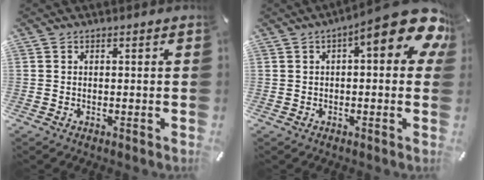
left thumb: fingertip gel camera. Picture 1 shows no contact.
{"total": 14.1, "force": [6.1, 4.1, 12.0], "torque": [-0.157, -0.047, 0.094]}